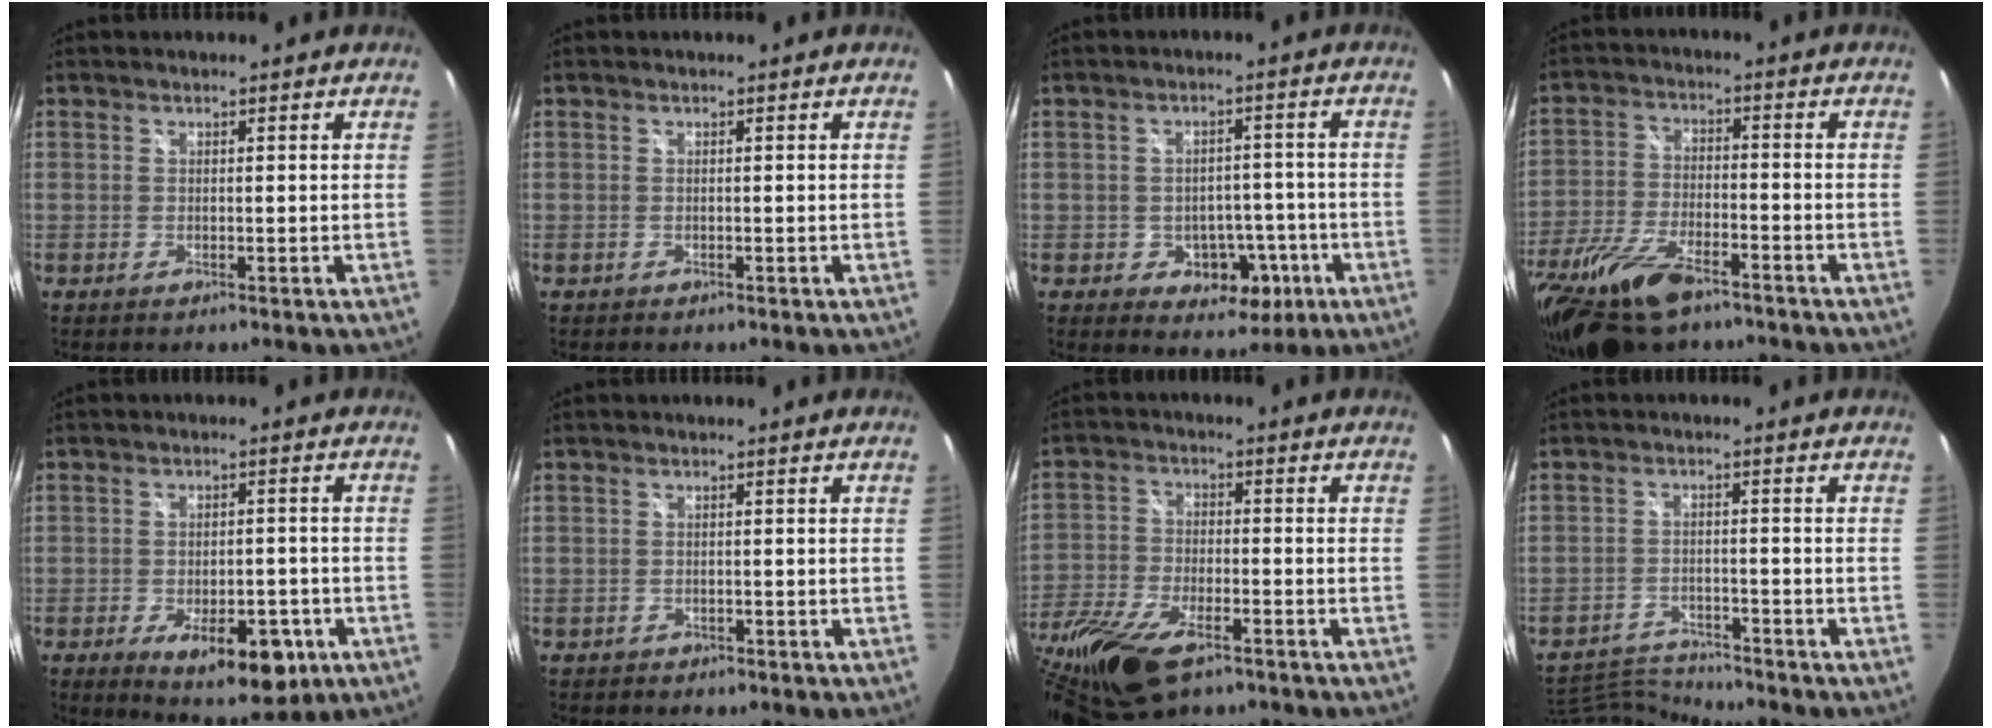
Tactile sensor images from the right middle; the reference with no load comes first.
{"total": 0.0}
{"total": 6.9, "force": [-2.7, 5.4, 3.3], "torque": [-0.058, 0.014, -0.019]}
{"total": 16.0, "force": [-11.2, 6.1, 9.6], "torque": [-0.219, -0.041, -0.208]}
{"total": 11.4, "force": [-5.3, 5.5, 8.5], "torque": [-0.135, -0.011, -0.062]}
{"total": 1.3, "force": [-1.0, 0.8, 0.0], "torque": [-0.006, 0.001, -0.015]}
{"total": 20.7, "force": [-13.3, 8.8, 13.2], "torque": [-0.314, -0.057, -0.243]}
{"total": 8.4, "force": [-8.4, 0.1, 1.1], "torque": [-0.045, 0.005, -0.152]}